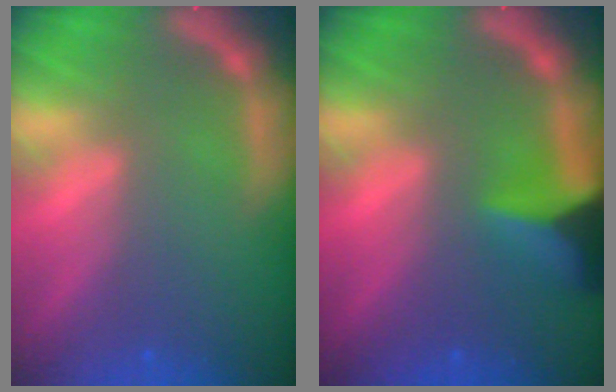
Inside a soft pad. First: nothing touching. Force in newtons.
{"total": 6.0}